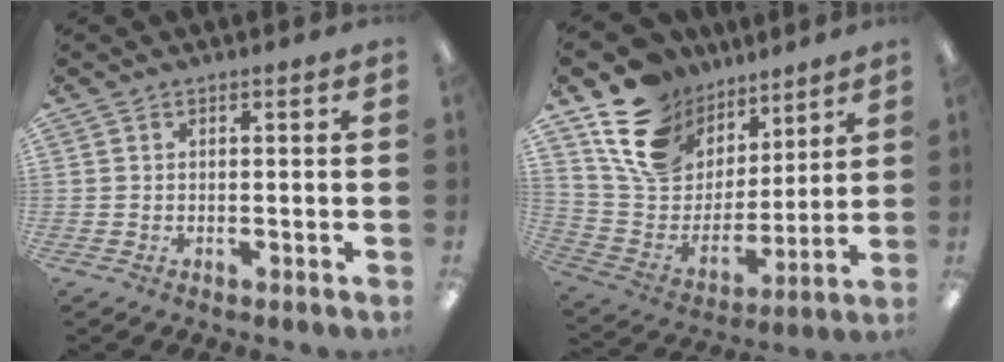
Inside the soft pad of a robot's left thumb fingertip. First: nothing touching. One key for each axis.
{"total": 17.9, "fx": 10.9, "fy": 12.3, "fz": 7.1, "tx": -0.146, "ty": -0.054, "tz": 0.207}